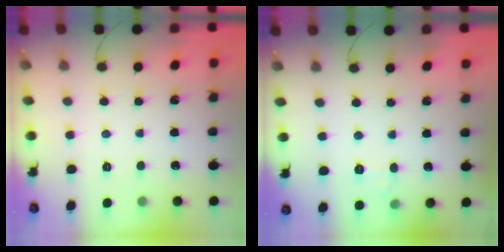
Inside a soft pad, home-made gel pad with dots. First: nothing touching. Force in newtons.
{"total": 5.6, "press": 5.4, "slide": 1.4}